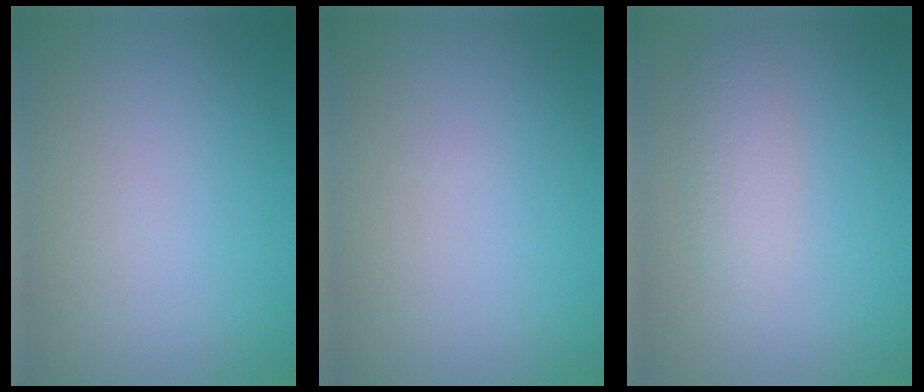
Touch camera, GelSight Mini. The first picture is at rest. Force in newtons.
{"total": 0.0}
{"total": 2.1, "press": 2.1, "slide": 0.1}